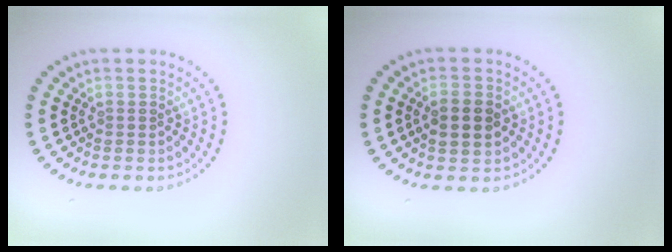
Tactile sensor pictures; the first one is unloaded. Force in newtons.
{"total": 2.7, "press": 2.7, "slide": 0.2}